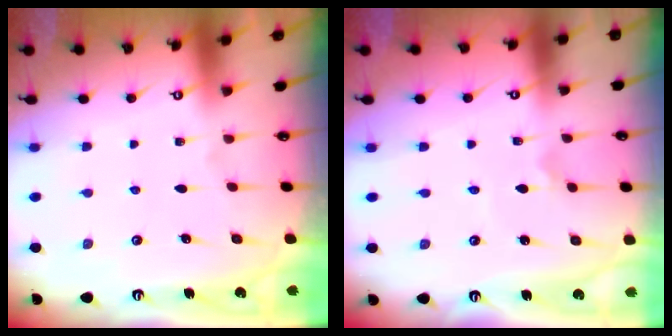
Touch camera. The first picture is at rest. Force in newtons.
{"total": 1.8, "press": 1.7, "slide": 0.4}